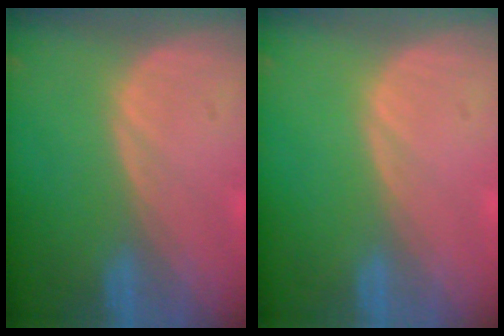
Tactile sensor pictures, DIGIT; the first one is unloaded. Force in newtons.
{"total": 0.0}